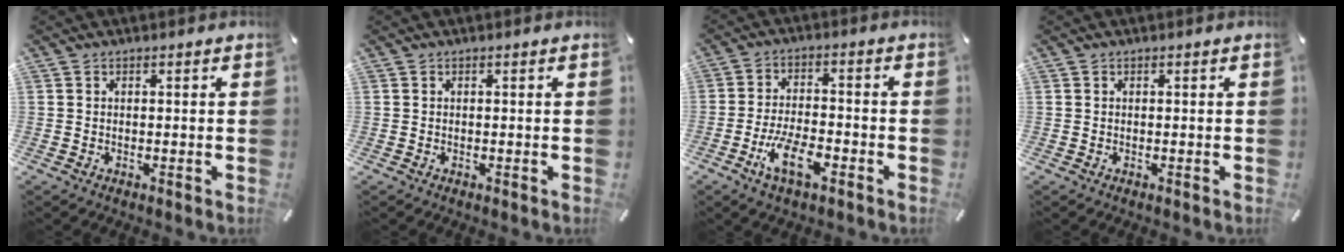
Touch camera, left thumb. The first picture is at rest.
{"total": 0.0}
{"total": 9.4, "force": [-4.7, 4.1, 7.1], "torque": [-0.146, 0.012, -0.085]}
{"total": 0.0}